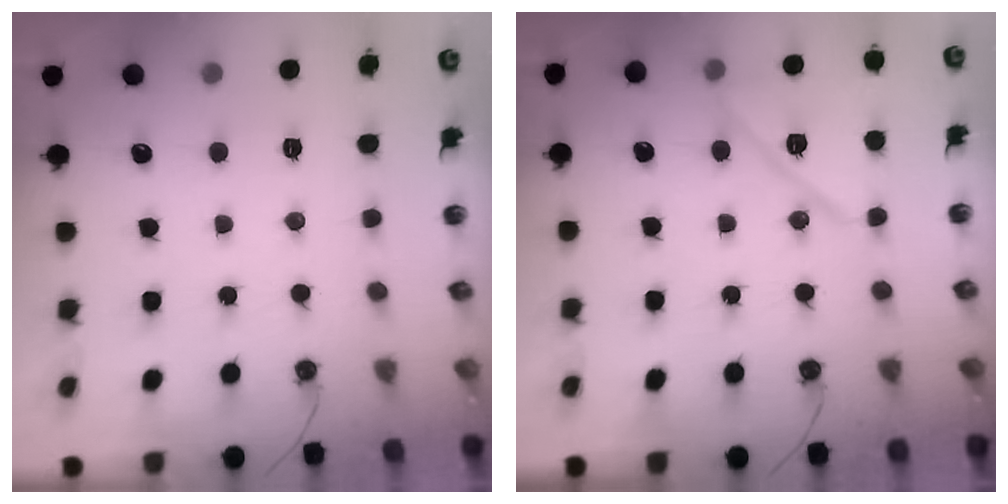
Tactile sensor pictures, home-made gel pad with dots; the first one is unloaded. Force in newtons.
{"total": 13.5, "press": 13.5, "slide": 0.4}